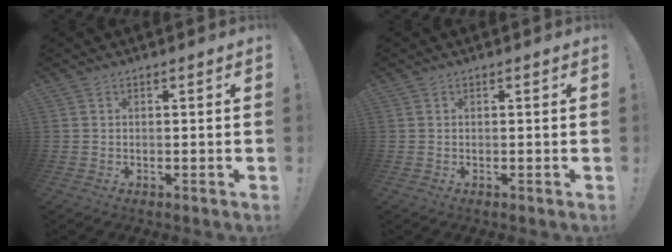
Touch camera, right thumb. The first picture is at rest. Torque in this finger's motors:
{"motor_torque": [-0.01, -0.01, 0.02, -0.01, 0.00]}